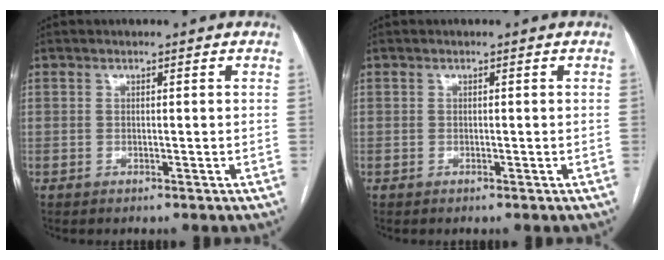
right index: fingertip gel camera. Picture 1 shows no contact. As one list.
[{"total": 0.0}]